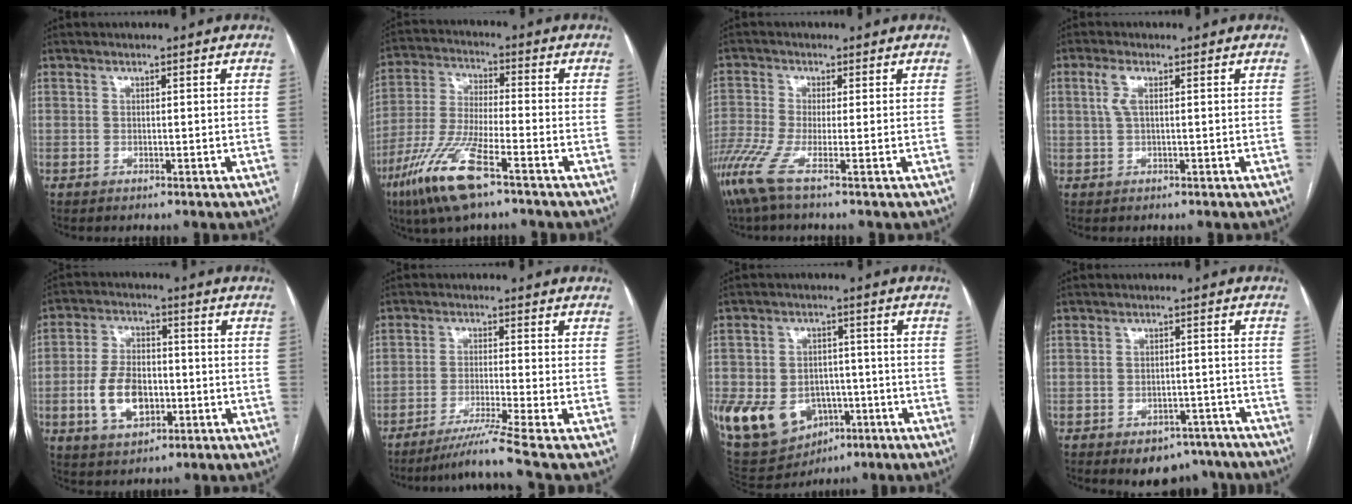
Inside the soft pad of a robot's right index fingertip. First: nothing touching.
{"total": 12.2, "force": [-7.0, 1.2, 9.9], "torque": [-0.216, -0.025, -0.138]}
{"total": 5.8, "force": [-3.6, -0.4, 4.5], "torque": [-0.113, -0.020, -0.079]}
{"total": 2.7, "force": [0.8, 0.9, 2.5], "torque": [-0.063, 0.012, 0.020]}
{"total": 9.1, "force": [-2.2, 5.4, 7.0], "torque": [-0.145, 0.010, -0.034]}
{"total": 7.2, "force": [-5.6, -3.3, 3.2], "torque": [-0.052, -0.029, -0.098]}
{"total": 15.5, "force": [-5.1, 11.7, 8.7], "torque": [-0.186, 0.010, -0.063]}
{"total": 9.2, "force": [-7.3, 4.9, 2.8], "torque": [-0.013, 0.014, -0.086]}